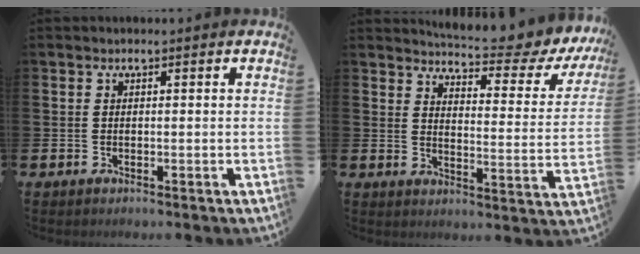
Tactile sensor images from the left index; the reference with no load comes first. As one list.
[{"total": 6.0, "force": [5.5, 0.6, 2.1], "torque": [-0.046, -0.051, 0.087]}]